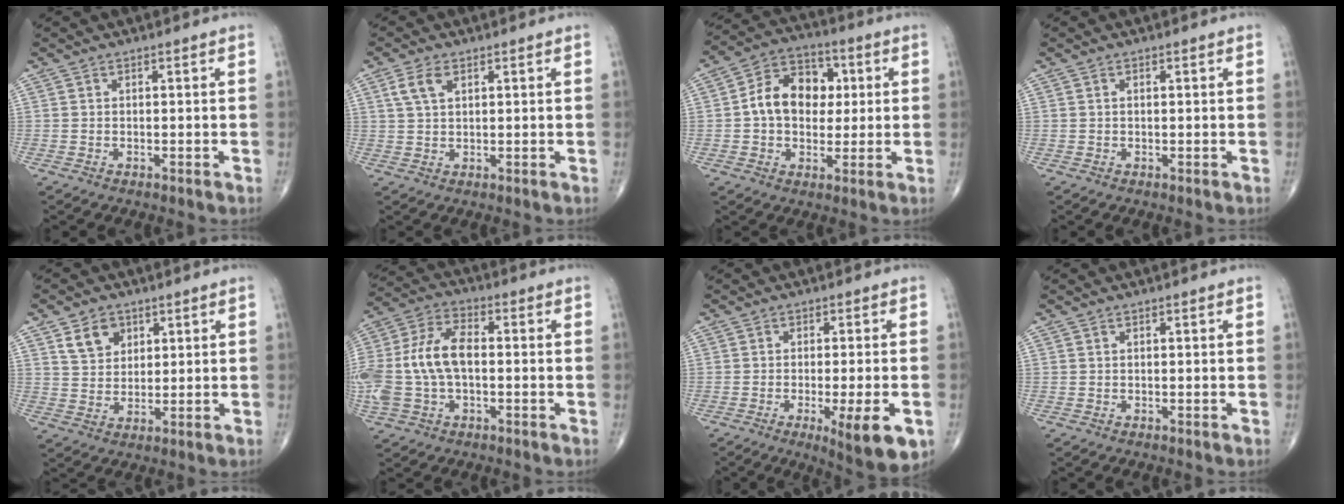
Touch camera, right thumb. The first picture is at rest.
{"total": 3.3, "force": [1.1, 1.9, 2.5], "torque": [-0.054, 0.007, 0.022]}
{"total": 12.6, "force": [1.1, 9.4, 8.3], "torque": [-0.102, 0.021, 0.011]}
{"total": 0.0}
{"total": 6.3, "force": [3.2, 4.7, 2.8], "torque": [-0.028, -0.017, 0.059]}
{"total": 15.5, "force": [-0.8, 9.2, 12.5], "torque": [-0.284, 0.032, -0.017]}
{"total": 10.3, "force": [-3.7, 2.3, 9.4], "torque": [-0.128, -0.010, -0.047]}
{"total": 0.0}